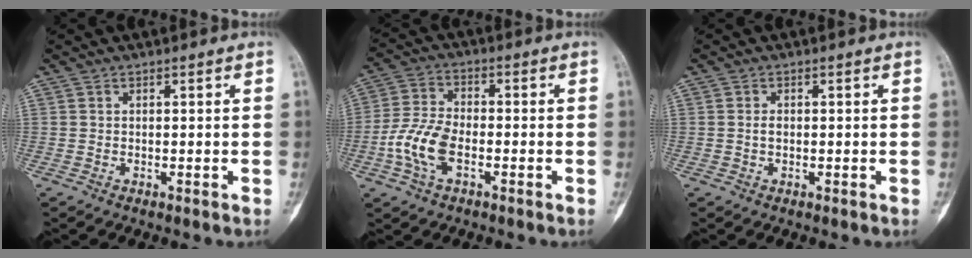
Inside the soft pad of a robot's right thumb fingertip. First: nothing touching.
{"total": 9.2, "force": [-2.9, 4.9, 7.2], "torque": [-0.157, 0.018, -0.060]}
{"total": 1.1, "force": [0.0, 0.7, 0.8], "torque": [-0.012, 0.002, -0.001]}